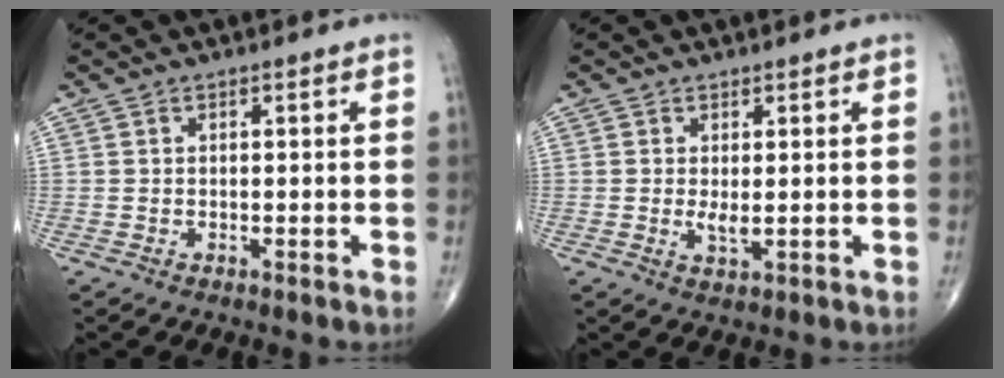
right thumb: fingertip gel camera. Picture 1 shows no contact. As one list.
[{"total": 2.0, "force": [0.1, 0.8, 1.9], "torque": [-0.038, -0.007, 0.008]}]